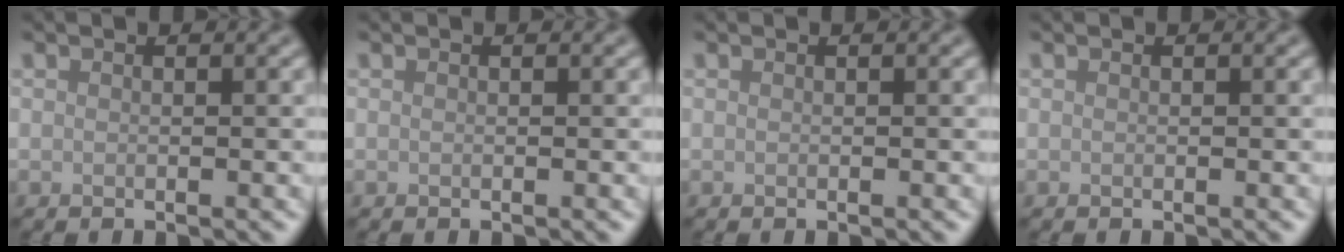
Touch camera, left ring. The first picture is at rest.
{"total": 0.0}
{"total": 0.0}
{"total": 0.0}